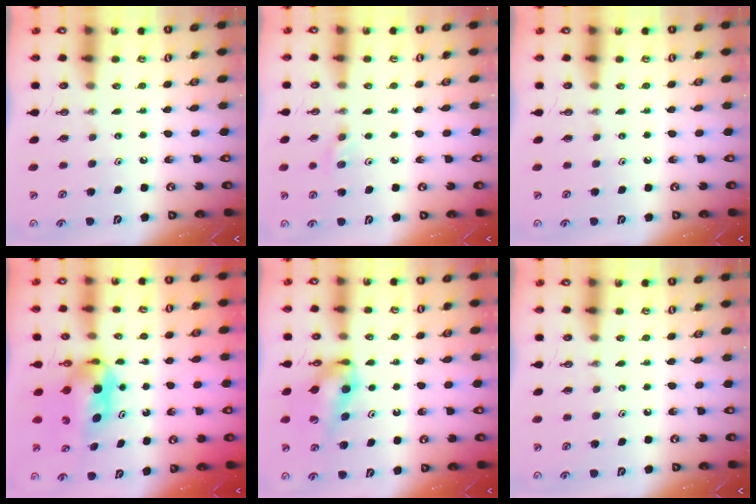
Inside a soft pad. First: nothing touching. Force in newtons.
{"total": 3.9, "press": 3.8, "slide": 0.6}
{"total": 0.0}
{"total": 5.6, "press": 5.0, "slide": 2.4}
{"total": 10.3, "press": 10.2, "slide": 1.0}
{"total": 0.0}